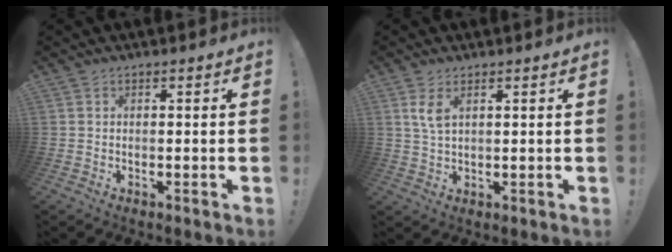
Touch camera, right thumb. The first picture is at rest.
{"total": 4.7, "force": [2.0, 2.2, 3.6], "torque": [-0.066, -0.009, 0.032]}